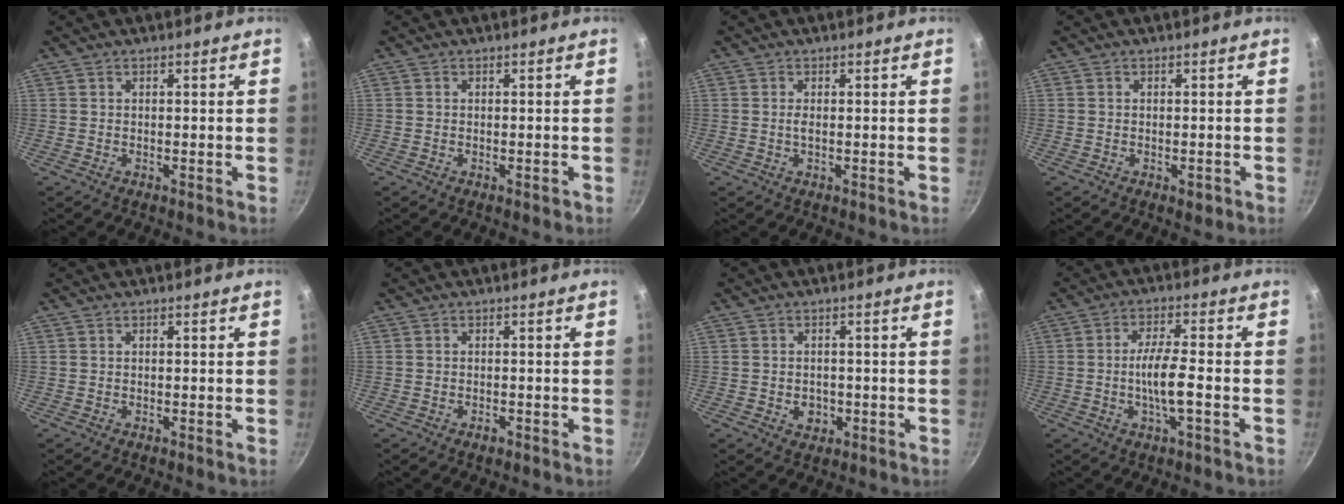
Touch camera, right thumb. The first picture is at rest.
{"total": 0.8, "force": [-0.3, 0.6, 0.5], "torque": [-0.004, 0.003, -0.005]}
{"total": 1.0, "force": [0.0, 0.3, 0.9], "torque": [-0.019, 0.000, 0.000]}
{"total": 1.8, "force": [-0.7, 1.1, 1.1], "torque": [-0.010, 0.005, -0.009]}
{"total": 0.0}
{"total": 1.4, "force": [-0.8, 0.8, 0.7], "torque": [-0.010, 0.007, -0.013]}
{"total": 3.7, "force": [-1.0, 3.0, 1.9], "torque": [-0.019, 0.008, -0.008]}
{"total": 7.4, "force": [-1.9, 1.6, 7.0], "torque": [-0.133, 0.016, -0.038]}